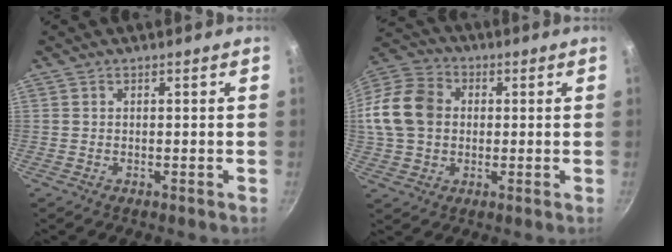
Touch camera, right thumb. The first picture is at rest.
{"total": 14.1, "force": [0.8, 11.3, 8.5], "torque": [-0.146, 0.022, 0.000]}